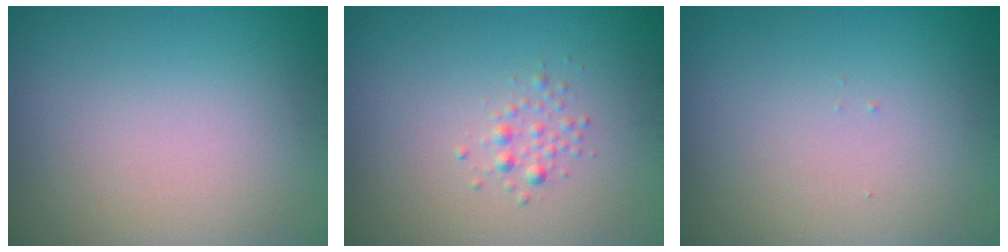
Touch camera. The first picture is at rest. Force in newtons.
{"total": 1.1, "press": 1.1, "slide": 0.0}
{"total": 0.0}